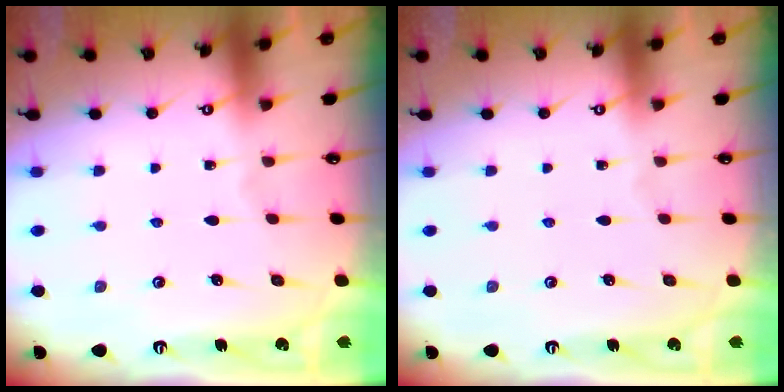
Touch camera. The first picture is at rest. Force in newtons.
{"total": 0.0}